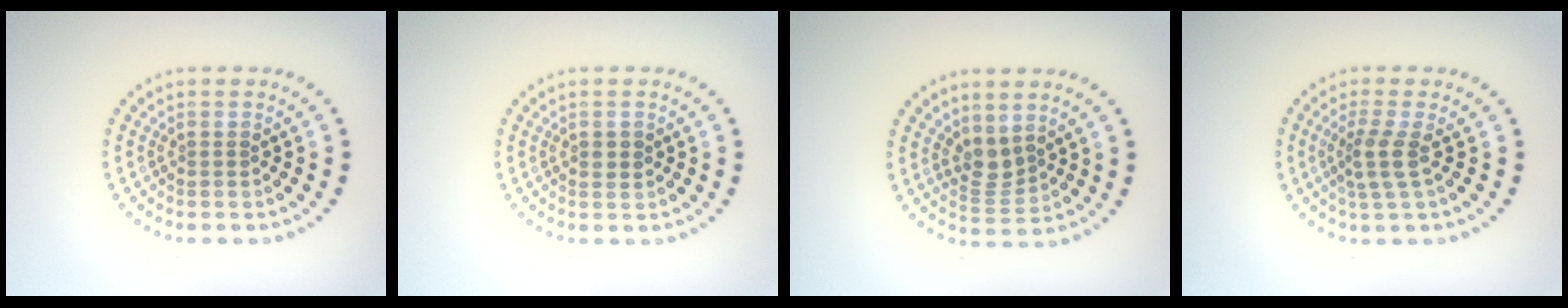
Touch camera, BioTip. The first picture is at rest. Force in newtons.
{"total": 1.1, "press": 1.1, "slide": 0.0}
{"total": 2.4, "press": 1.9, "slide": 1.5}
{"total": 2.4, "press": 1.9, "slide": 1.5}